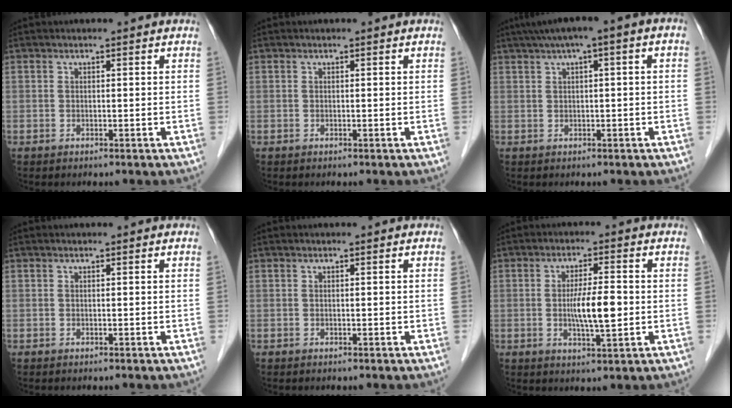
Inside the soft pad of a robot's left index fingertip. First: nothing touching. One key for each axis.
{"total": 0.0}
{"total": 6.3, "fx": 2.3, "fy": 1.0, "fz": 5.8, "tx": -0.098, "ty": 0.037, "tz": 0.032}
{"total": 0.0}
{"total": 0.0}
{"total": 6.0, "fx": -0.4, "fy": 0.9, "fz": 5.9, "tx": -0.112, "ty": -0.006, "tz": -0.008}